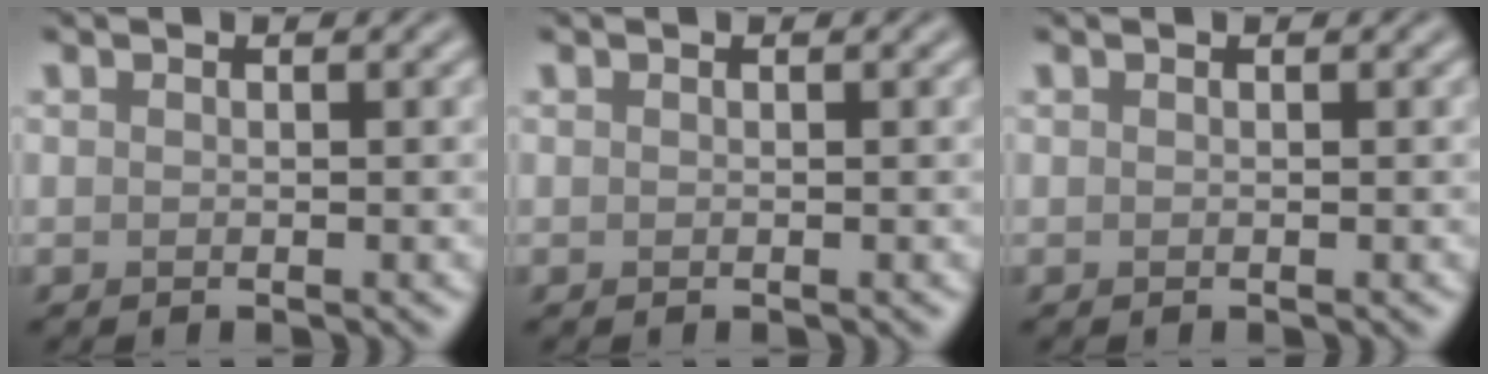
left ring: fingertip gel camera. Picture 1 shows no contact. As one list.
[{"total": 0.0}, {"total": 0.0}]